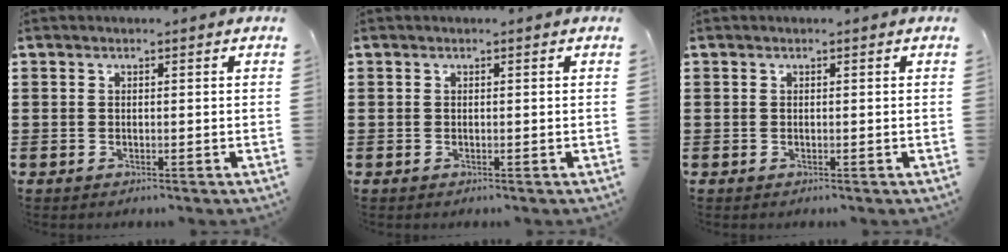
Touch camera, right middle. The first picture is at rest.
{"total": 0.0}
{"total": 0.0}